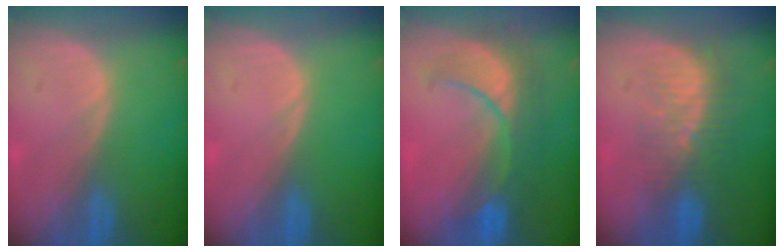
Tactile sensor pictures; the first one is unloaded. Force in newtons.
{"total": 0.0}
{"total": 8.2, "press": 8.1, "slide": 0.8}
{"total": 8.2, "press": 7.2, "slide": 3.9}